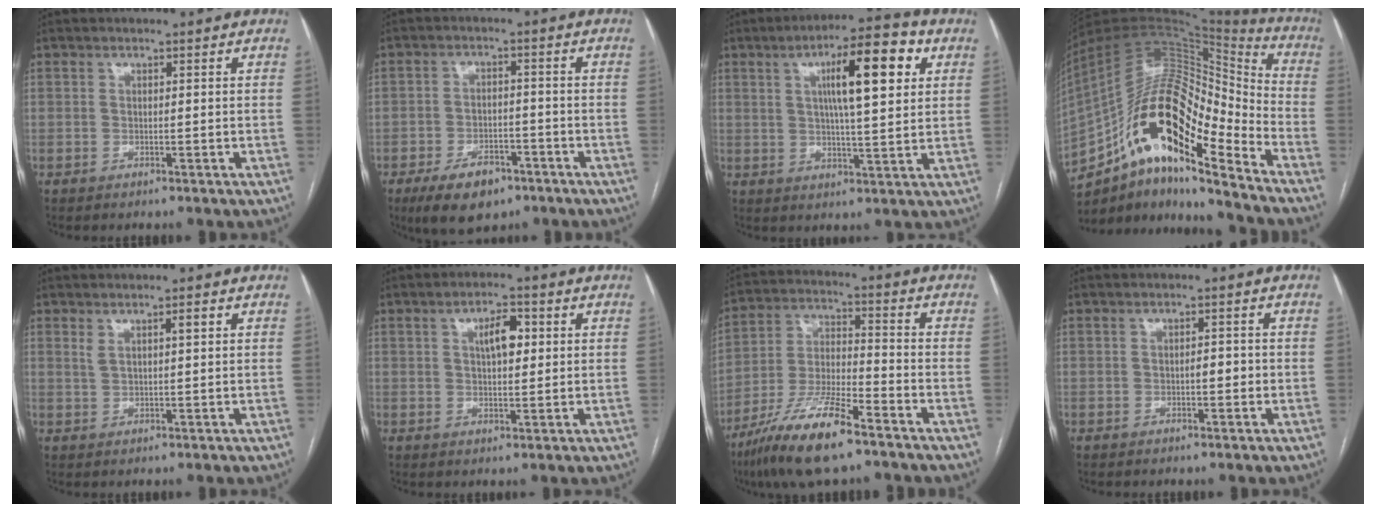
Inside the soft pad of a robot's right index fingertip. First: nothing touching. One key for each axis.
{"total": 8.1, "fx": -5.2, "fy": 4.1, "fz": 4.8, "tx": -0.084, "ty": -0.004, "tz": -0.081}
{"total": 12.5, "fx": 4.3, "fy": 2.1, "fz": 11.5, "tx": -0.180, "ty": 0.019, "tz": 0.065}
{"total": 22.1, "fx": -11.7, "fy": 6.0, "fz": 17.7, "tx": -0.313, "ty": 0.036, "tz": -0.197}
{"total": 2.5, "fx": 1.2, "fy": 0.4, "fz": 2.1, "tx": -0.038, "ty": 0.006, "tz": 0.024}
{"total": 4.9, "fx": 1.4, "fy": 2.0, "fz": 4.3, "tx": -0.070, "ty": 0.011, "tz": 0.023}
{"total": 14.1, "fx": -9.4, "fy": 2.5, "fz": 10.2, "tx": -0.205, "ty": -0.017, "tz": -0.170}
{"total": 1.8, "fx": -0.4, "fy": 0.8, "fz": 1.6, "tx": -0.021, "ty": 0.004, "tz": -0.006}